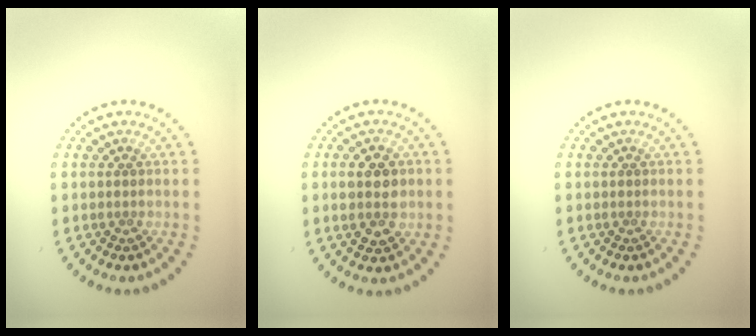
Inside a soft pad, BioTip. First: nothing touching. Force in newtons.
{"total": 3.8, "press": 3.8, "slide": 0.1}
{"total": 0.0}